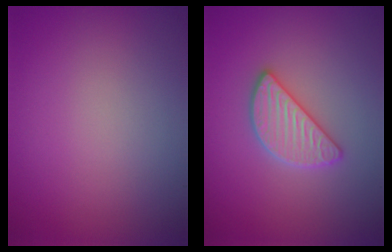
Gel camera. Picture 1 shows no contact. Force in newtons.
{"total": 3.0, "press": 3.0, "slide": 0.2}